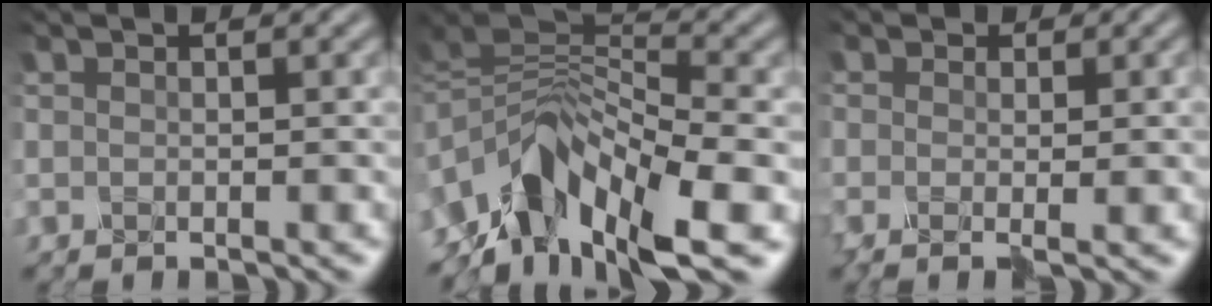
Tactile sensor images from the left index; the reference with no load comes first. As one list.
[{"total": 8.4, "force": [-4.8, 4.2, 5.5], "torque": [-0.100, 0.017, -0.101]}, {"total": 1.4, "force": [-0.4, 0.5, 1.2], "torque": [-0.021, -0.003, -0.010]}]